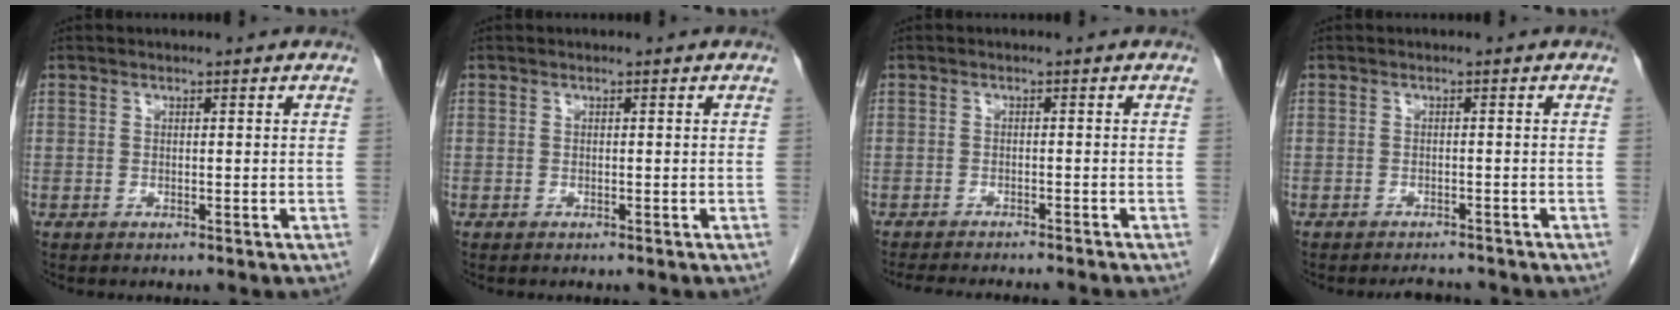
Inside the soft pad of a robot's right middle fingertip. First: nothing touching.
{"total": 0.0}
{"total": 11.0, "force": [-10.0, 0.8, 4.4], "torque": [-0.052, -0.015, -0.129]}
{"total": 2.6, "force": [-2.5, 0.5, 0.3], "torque": [-0.009, -0.009, -0.035]}